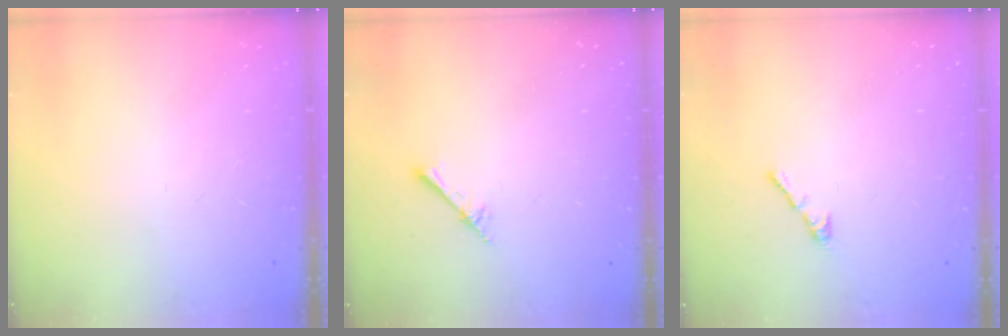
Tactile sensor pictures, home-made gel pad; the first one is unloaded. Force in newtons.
{"total": 2.4, "press": 2.4, "slide": 0.3}
{"total": 0.6, "press": 0.4, "slide": 0.4}